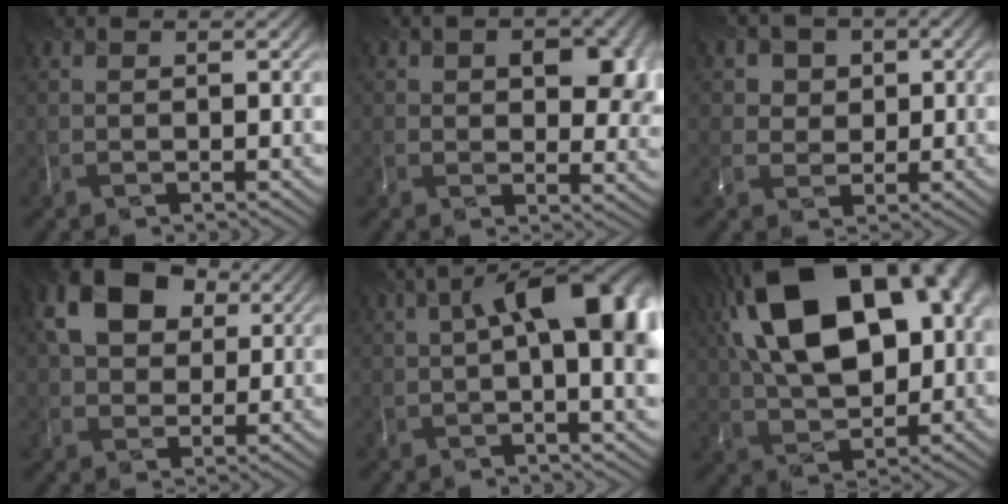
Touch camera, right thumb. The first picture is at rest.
{"total": 7.5, "force": [2.1, 4.6, 5.5], "torque": [-0.059, -0.015, 0.039]}
{"total": 3.5, "force": [1.3, 3.2, 0.7], "torque": [-0.022, -0.015, 0.031]}
{"total": 9.8, "force": [3.4, 7.1, 5.7], "torque": [-0.122, 0.013, 0.064]}
{"total": 11.6, "force": [1.7, 4.5, 10.6], "torque": [-0.134, 0.005, 0.024]}
{"total": 20.2, "force": [5.3, 11.9, 15.4], "torque": [-0.261, 0.041, 0.081]}